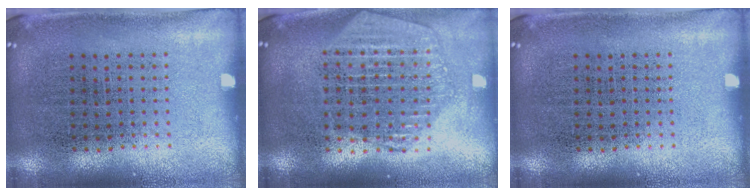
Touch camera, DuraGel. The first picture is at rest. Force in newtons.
{"total": 2.3, "press": 2.0, "slide": 1.0}
{"total": 0.0}